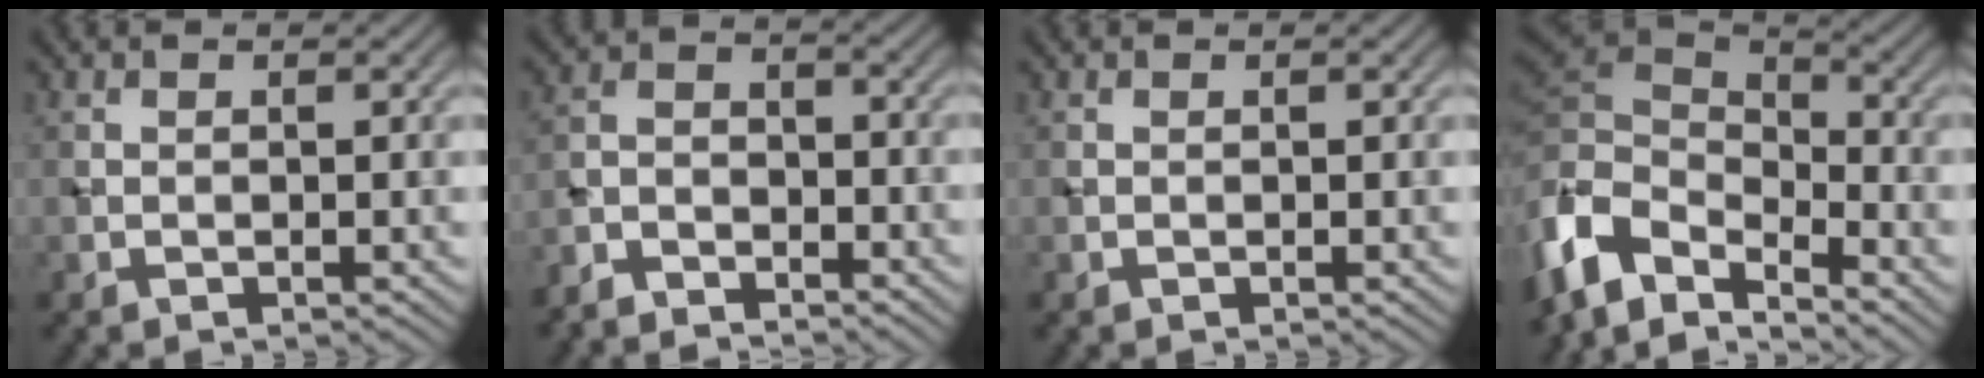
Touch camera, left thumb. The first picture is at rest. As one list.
[{"total": 5.1, "force": [-4.5, 1.8, 1.4], "torque": [-0.025, -0.004, -0.101]}, {"total": 0.0}, {"total": 10.1, "force": [-5.0, 5.9, 6.5], "torque": [-0.156, -0.002, -0.107]}]